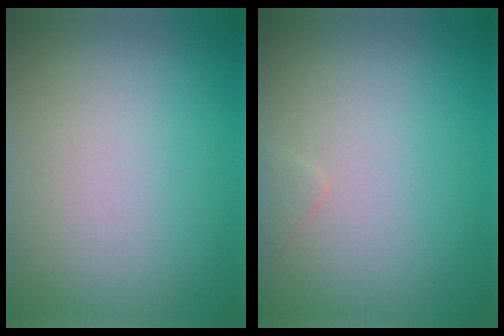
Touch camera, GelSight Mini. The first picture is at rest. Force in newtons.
{"total": 0.6, "press": 0.6, "slide": 0.0}